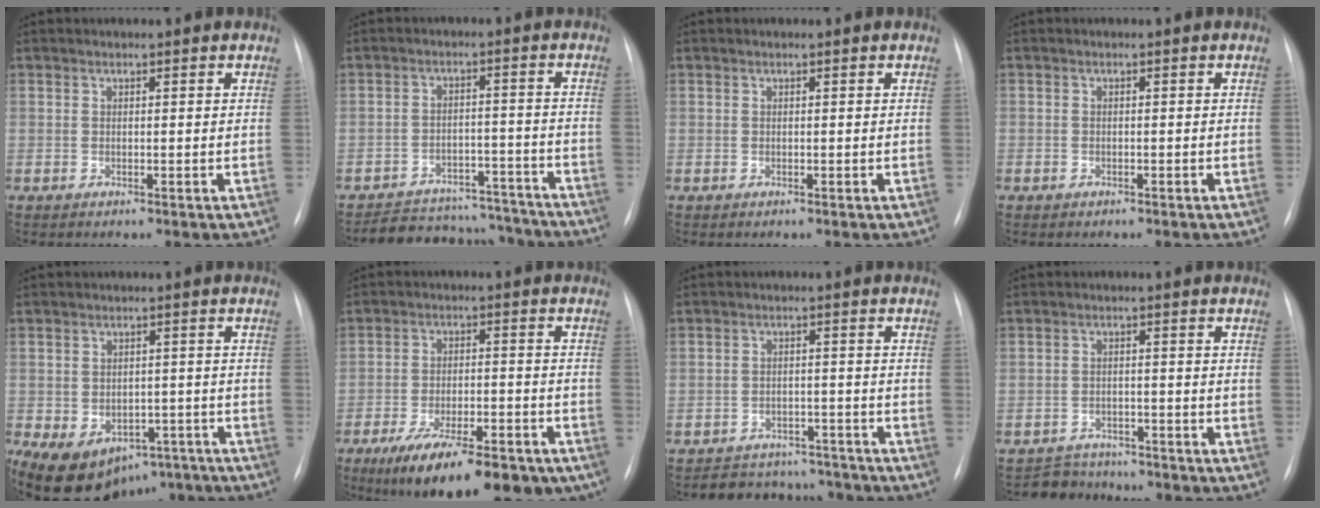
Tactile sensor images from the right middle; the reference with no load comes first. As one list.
[{"total": 14.2, "force": [-13.2, 4.8, 2.1], "torque": [-0.018, 0.030, -0.173]}, {"total": 0.0}, {"total": 1.0, "force": [-0.7, 0.7, 0.1], "torque": [-0.009, 0.003, -0.011]}, {"total": 14.3, "force": [-8.4, 9.6, 6.3], "torque": [-0.120, 0.014, -0.109]}, {"total": 18.4, "force": [-12.5, 6.2, 12.0], "torque": [-0.149, -0.002, -0.186]}, {"total": 9.1, "force": [-8.3, 3.6, 0.3], "torque": [0.006, 0.023, -0.108]}, {"total": 4.6, "force": [-4.2, 1.7, -0.9], "torque": [0.016, 0.006, -0.067]}]